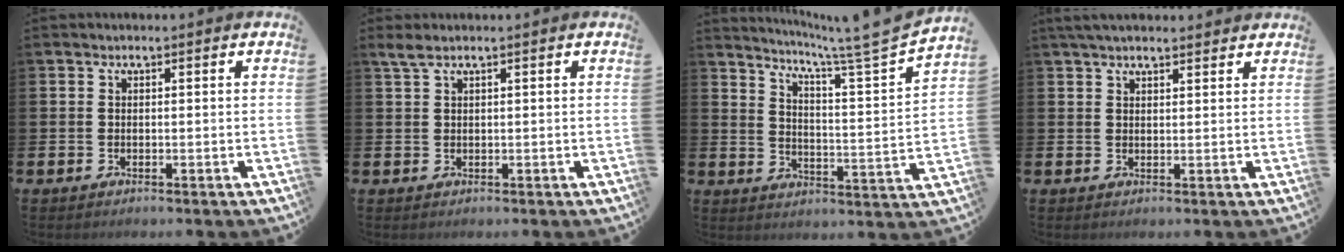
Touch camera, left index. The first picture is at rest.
{"total": 1.5, "force": [0.9, 0.1, 1.2], "torque": [-0.027, 0.004, 0.016]}
{"total": 6.0, "force": [5.2, -1.0, 2.7], "torque": [-0.061, -0.055, 0.078]}
{"total": 3.1, "force": [2.8, 0.8, 1.1], "torque": [-0.023, -0.004, 0.051]}